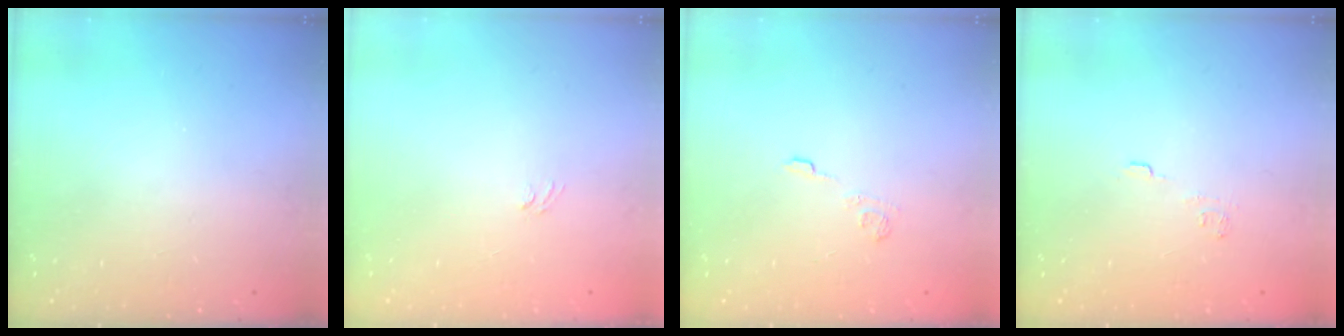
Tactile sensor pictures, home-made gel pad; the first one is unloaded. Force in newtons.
{"total": 3.3, "press": 3.1, "slide": 1.2}
{"total": 5.0, "press": 4.9, "slide": 1.3}
{"total": 6.9, "press": 6.8, "slide": 1.2}